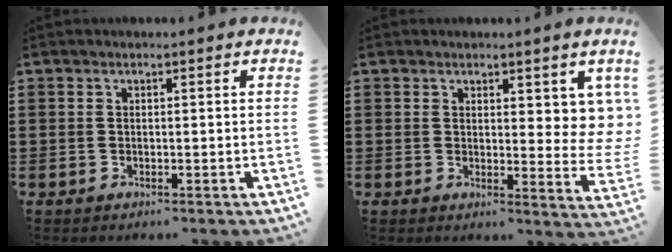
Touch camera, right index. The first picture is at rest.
{"total": 4.8, "force": [2.9, 2.5, 2.9], "torque": [-0.036, -0.013, 0.046]}